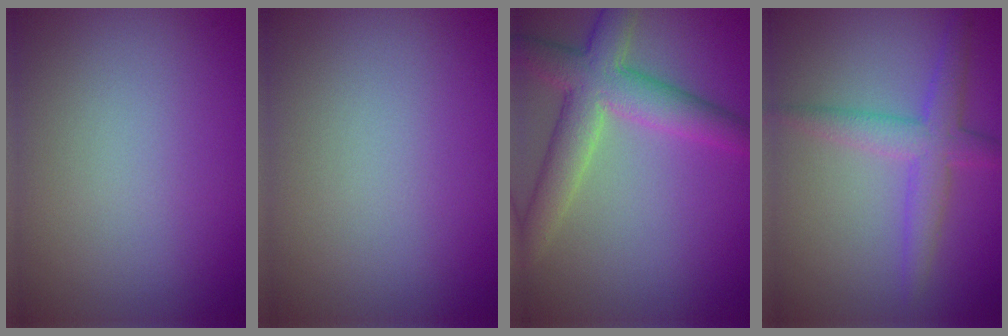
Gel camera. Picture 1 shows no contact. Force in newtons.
{"total": 0.0}
{"total": 6.0, "press": 6.0, "slide": 0.3}
{"total": 3.5, "press": 3.5, "slide": 0.1}